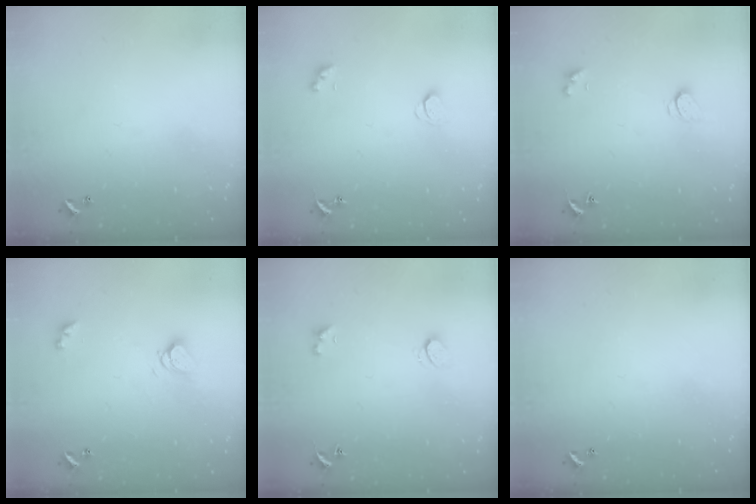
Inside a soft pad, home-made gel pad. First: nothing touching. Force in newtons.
{"total": 1.7, "press": 1.6, "slide": 0.4}
{"total": 1.5, "press": 1.4, "slide": 0.4}
{"total": 5.7, "press": 5.6, "slide": 1.1}
{"total": 1.8, "press": 1.7, "slide": 0.5}
{"total": 0.0}